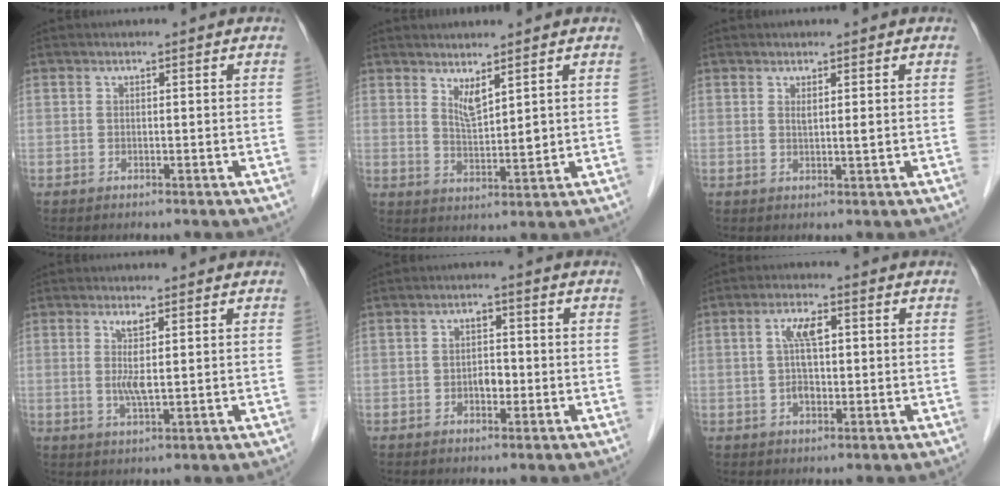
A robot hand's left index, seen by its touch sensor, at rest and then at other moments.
{"total": 3.8, "force": [2.5, 0.5, 2.8], "torque": [-0.057, -0.017, 0.053]}
{"total": 1.3, "force": [0.4, 0.0, 1.2], "torque": [-0.023, -0.003, 0.009]}
{"total": 3.7, "force": [0.7, 0.2, 3.6], "torque": [-0.072, -0.005, 0.016]}
{"total": 2.7, "force": [-0.7, 1.7, 2.0], "torque": [-0.029, 0.008, -0.010]}
{"total": 4.6, "force": [0.6, 1.9, 4.1], "torque": [-0.085, 0.012, 0.011]}